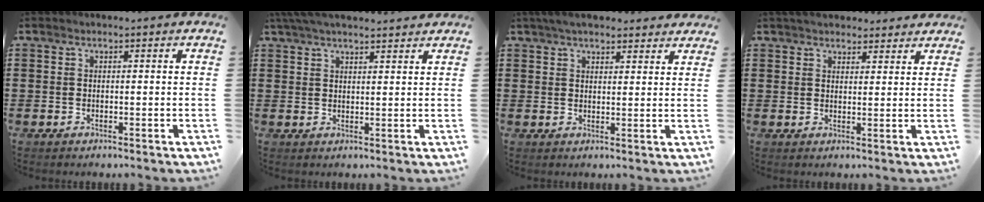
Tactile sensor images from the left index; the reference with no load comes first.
{"total": 3.9, "force": [3.5, 0.2, 1.7], "torque": [-0.043, -0.002, 0.065]}
{"total": 3.7, "force": [3.3, 0.8, 1.4], "torque": [-0.035, -0.001, 0.062]}
{"total": 2.8, "force": [2.7, 0.6, 0.4], "torque": [-0.014, -0.002, 0.052]}